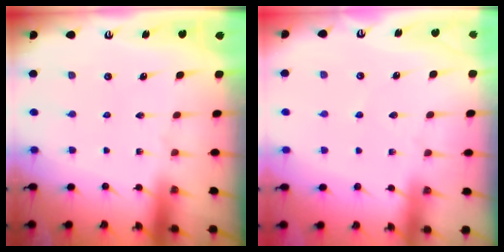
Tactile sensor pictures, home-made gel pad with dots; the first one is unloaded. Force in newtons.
{"total": 2.5, "press": 2.4, "slide": 0.5}